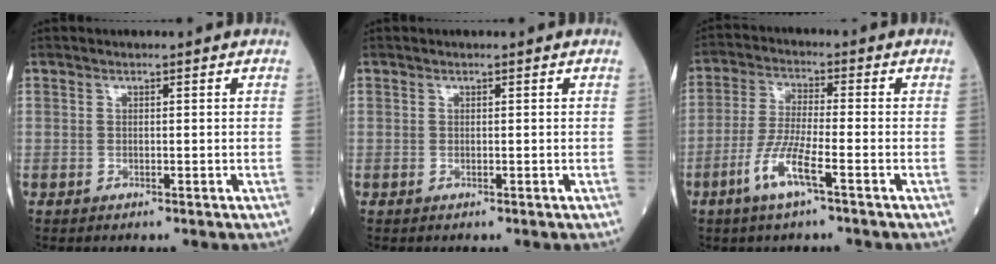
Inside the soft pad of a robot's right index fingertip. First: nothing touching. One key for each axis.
{"total": 0.0}
{"total": 7.8, "fx": -3.9, "fy": 1.0, "fz": 6.7, "tx": -0.149, "ty": -0.009, "tz": -0.078}